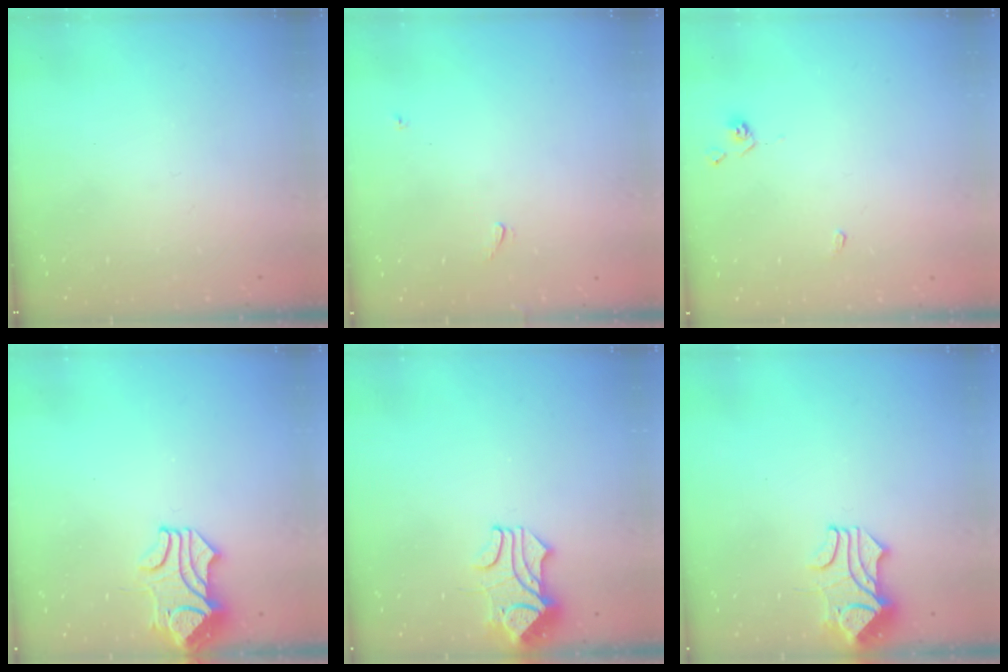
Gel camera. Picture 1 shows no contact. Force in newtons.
{"total": 3.9, "press": 3.9, "slide": 0.3}
{"total": 2.2, "press": 2.2, "slide": 0.5}
{"total": 1.0, "press": 0.6, "slide": 0.7}
{"total": 1.8, "press": 1.4, "slide": 1.1}
{"total": 1.8, "press": 1.4, "slide": 1.2}